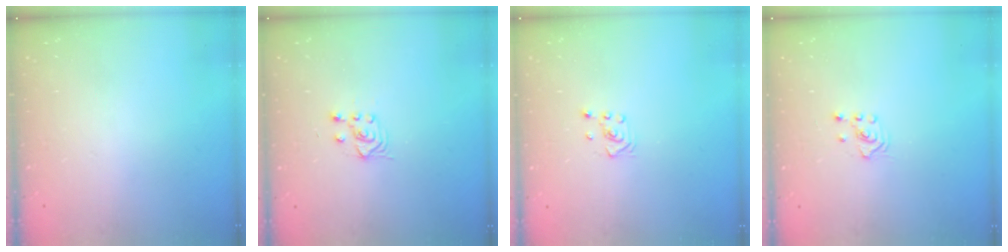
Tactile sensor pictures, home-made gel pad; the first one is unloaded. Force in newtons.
{"total": 3.8, "press": 3.6, "slide": 1.4}
{"total": 2.6, "press": 2.4, "slide": 1.0}
{"total": 2.0, "press": 2.0, "slide": 0.3}